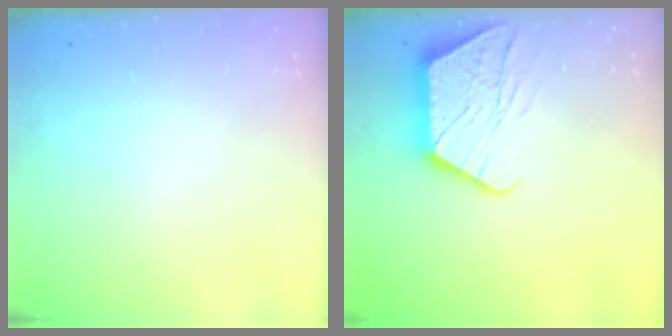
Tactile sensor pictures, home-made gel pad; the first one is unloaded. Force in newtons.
{"total": 14.2, "press": 14.2, "slide": 1.0}